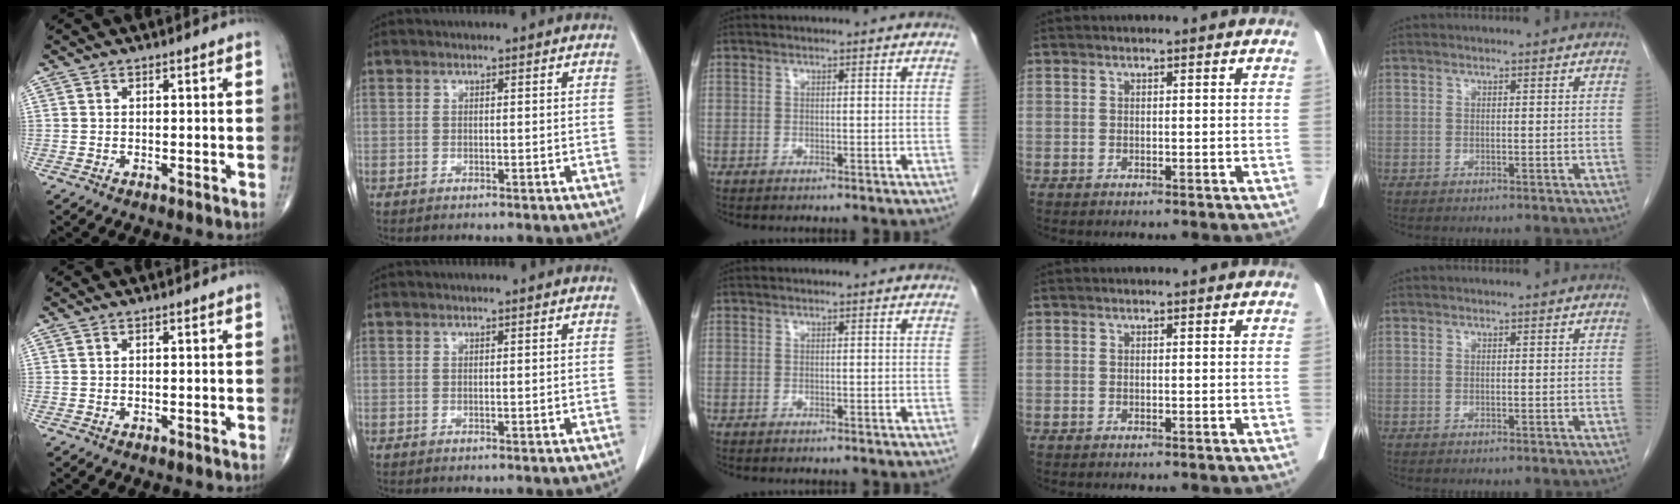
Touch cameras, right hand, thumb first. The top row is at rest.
{}